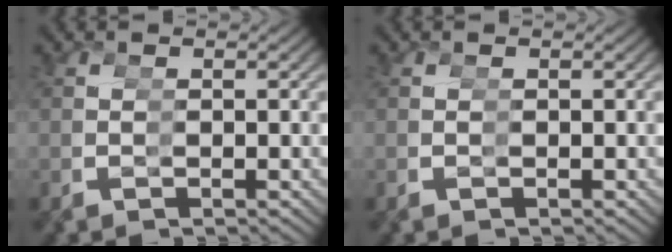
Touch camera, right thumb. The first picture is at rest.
{"total": 0.0}